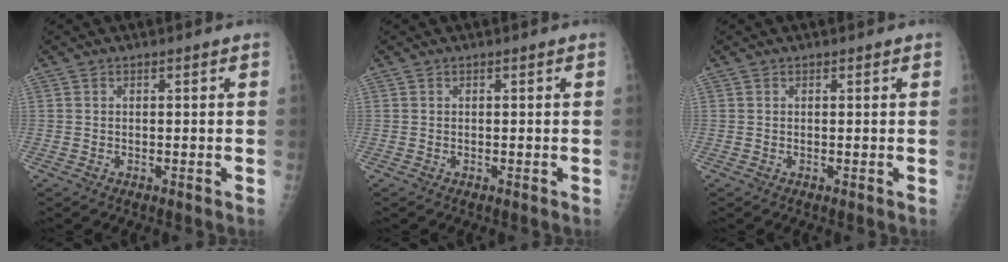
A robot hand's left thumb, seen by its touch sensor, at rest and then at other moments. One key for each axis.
{"total": 0.0}
{"total": 0.0}